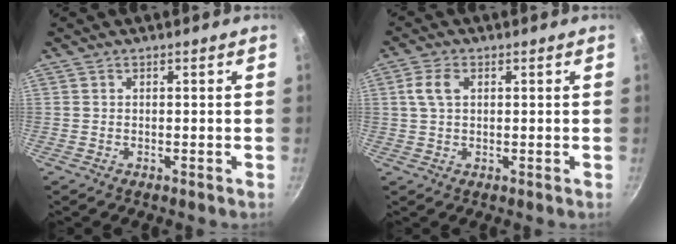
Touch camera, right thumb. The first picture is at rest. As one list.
[{"total": 4.4, "force": [1.2, 2.7, 3.3], "torque": [-0.064, 0.008, 0.021]}]